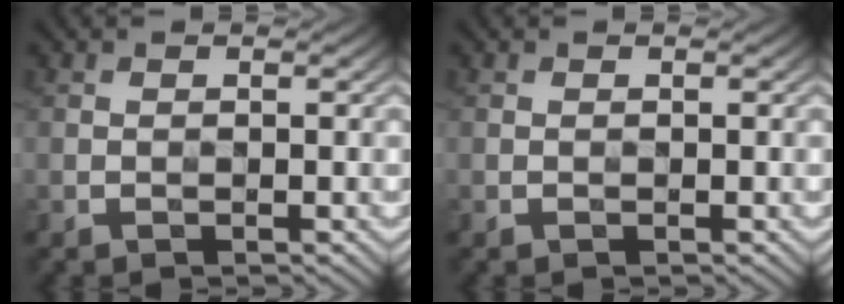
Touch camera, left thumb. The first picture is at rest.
{"total": 0.0}